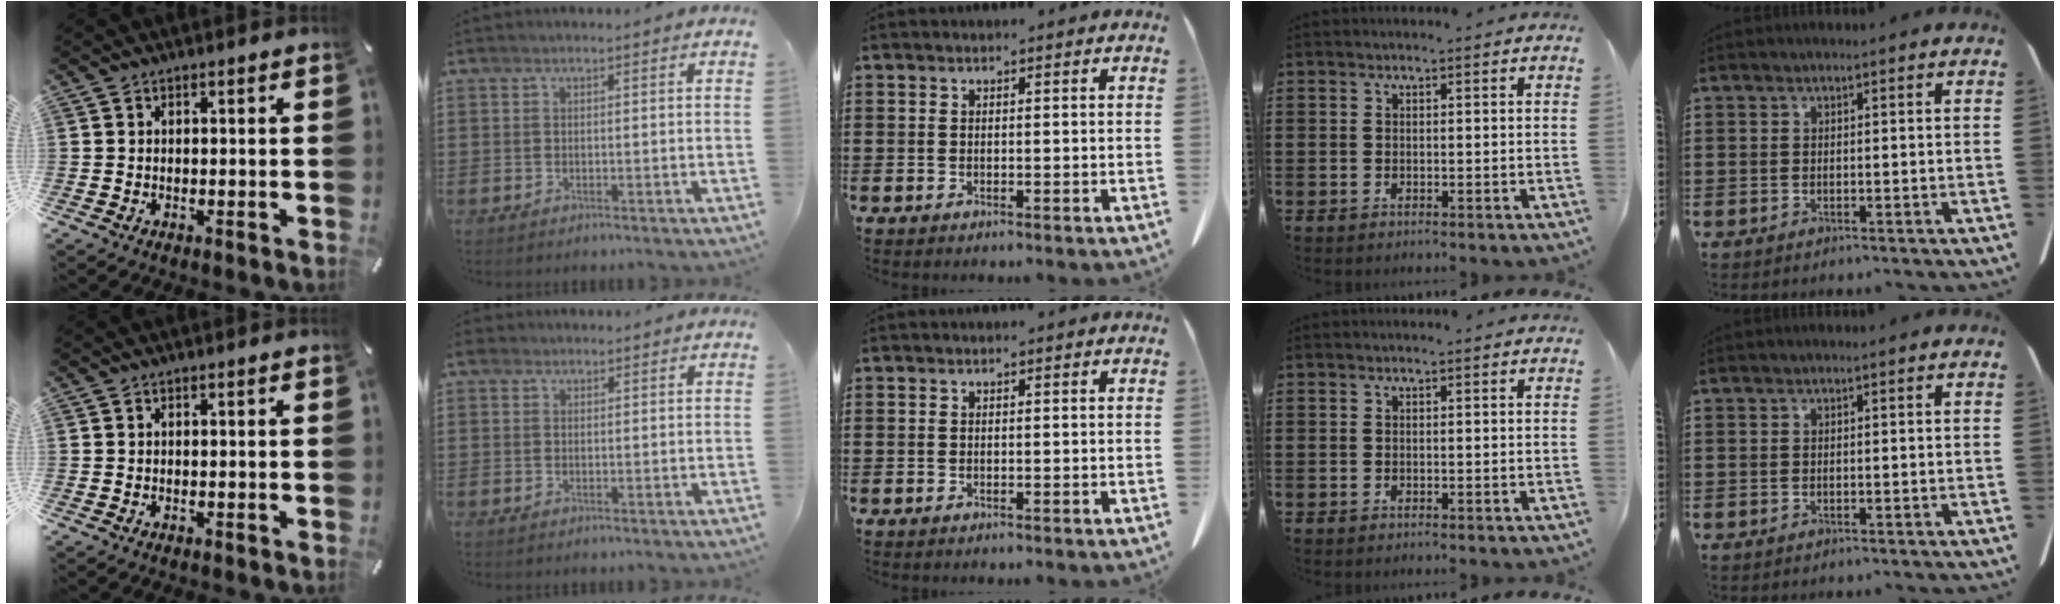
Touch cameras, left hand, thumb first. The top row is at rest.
{"index": {"total": 1.2, "force": [0.6, 0.9, 0.5], "torque": [-0.012, 0.007, 0.011]}}